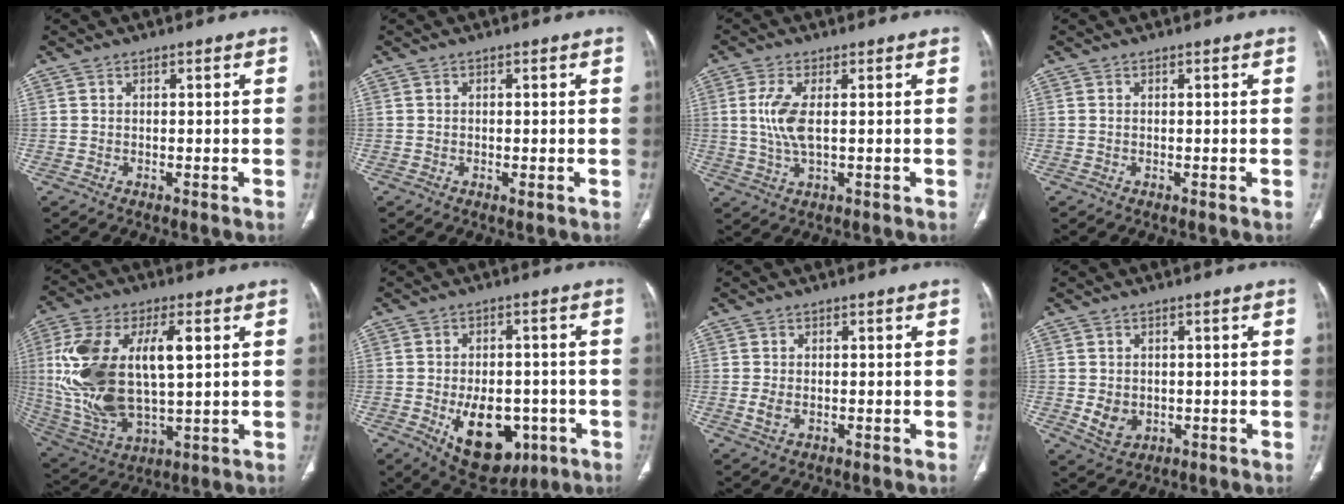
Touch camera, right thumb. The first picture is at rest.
{"total": 0.6, "force": [-0.1, 0.3, 0.5], "torque": [-0.010, -0.003, -0.003]}
{"total": 6.4, "force": [0.7, 2.3, 5.9], "torque": [-0.147, -0.003, 0.015]}
{"total": 0.0}
{"total": 22.6, "force": [3.2, 11.0, 19.5], "torque": [-0.393, -0.007, 0.066]}
{"total": 14.5, "force": [-4.7, 8.9, 10.4], "torque": [-0.120, 0.013, -0.050]}
{"total": 2.2, "force": [-0.3, 1.5, 1.7], "torque": [-0.039, -0.001, -0.006]}
{"total": 4.6, "force": [-0.5, 3.8, 2.5], "torque": [-0.032, -0.002, 0.005]}